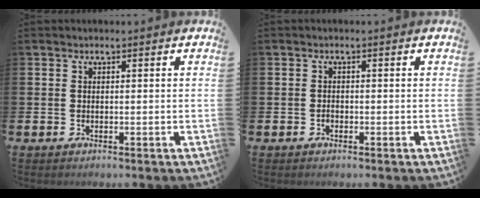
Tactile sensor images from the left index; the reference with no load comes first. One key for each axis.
{"total": 0.8, "fx": -0.5, "fy": 0.6, "fz": 0.3, "tx": -0.007, "ty": 0.001, "tz": -0.011}